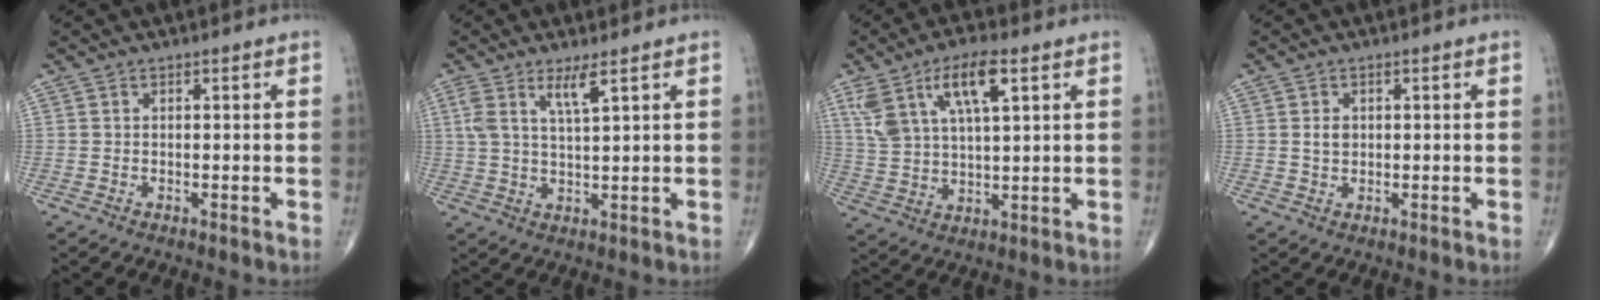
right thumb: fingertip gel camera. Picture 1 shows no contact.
{"total": 5.1, "force": [2.8, 0.6, 4.2], "torque": [-0.091, -0.013, 0.060]}
{"total": 12.1, "force": [5.7, 4.3, 9.8], "torque": [-0.187, -0.006, 0.111]}
{"total": 2.1, "force": [0.3, 1.5, 1.3], "torque": [-0.018, -0.001, 0.008]}